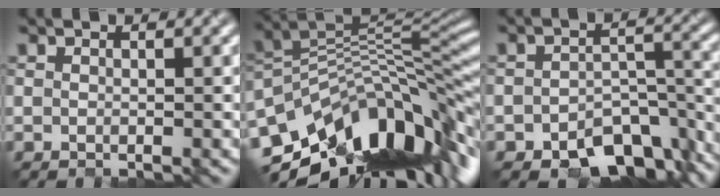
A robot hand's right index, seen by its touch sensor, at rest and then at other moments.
{"total": 12.1, "force": [-6.4, 5.9, 8.4], "torque": [-0.168, 0.005, -0.101]}
{"total": 8.4, "force": [-6.3, 3.9, 4.1], "torque": [-0.055, -0.023, -0.086]}